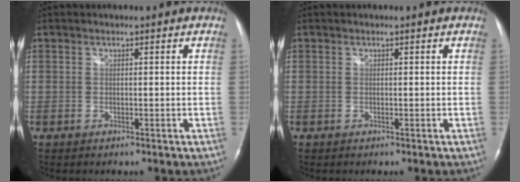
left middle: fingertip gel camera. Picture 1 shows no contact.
{"total": 0.0}